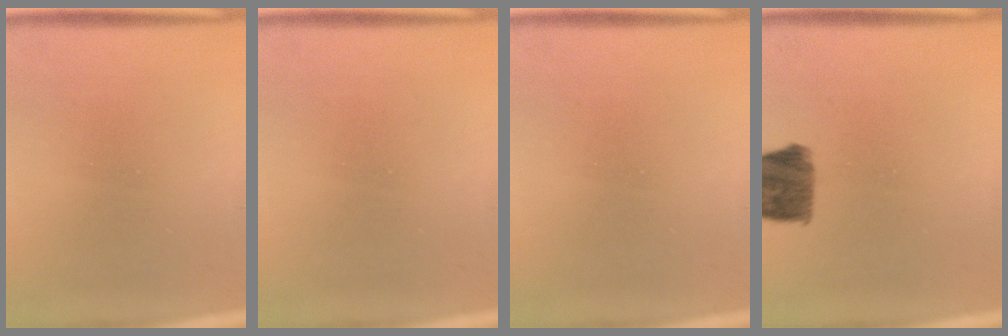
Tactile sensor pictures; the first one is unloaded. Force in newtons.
{"total": 0.0}
{"total": 0.0}
{"total": 9.7}